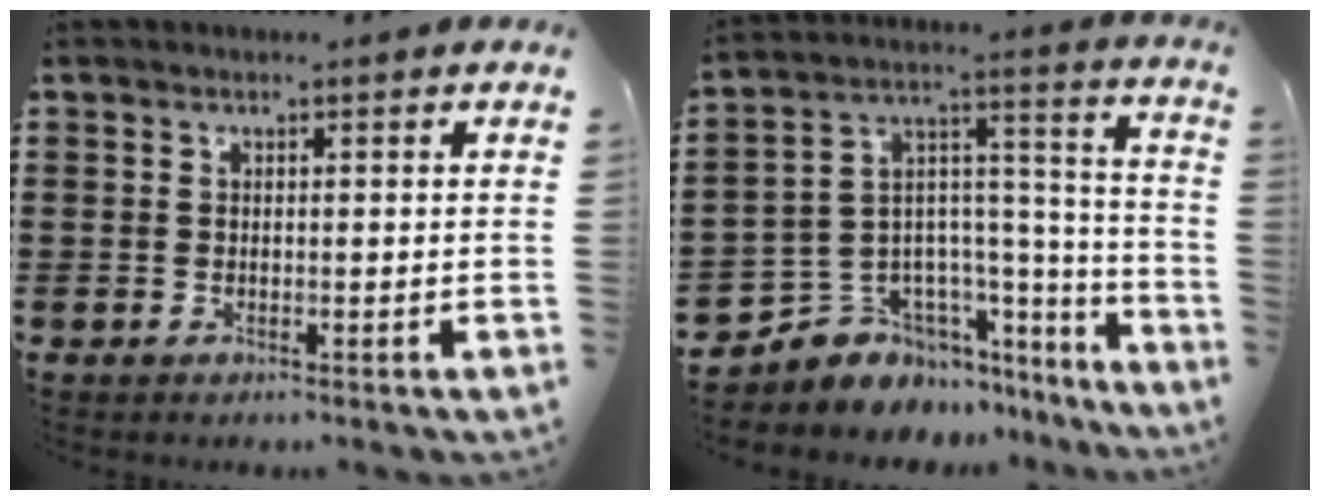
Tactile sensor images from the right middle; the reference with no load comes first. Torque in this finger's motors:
{"motor_torque": [2.14, 0.00, 0.09, 0.02]}